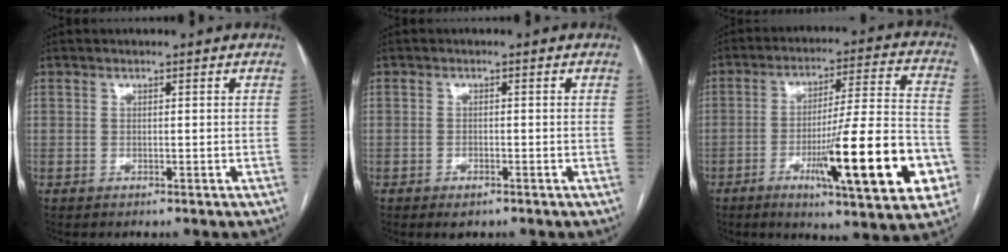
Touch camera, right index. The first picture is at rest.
{"total": 1.8, "force": [-1.2, 0.8, 1.1], "torque": [-0.017, 0.000, -0.014]}
{"total": 20.4, "force": [-7.1, 1.8, 19.1], "torque": [-0.260, -0.006, -0.102]}